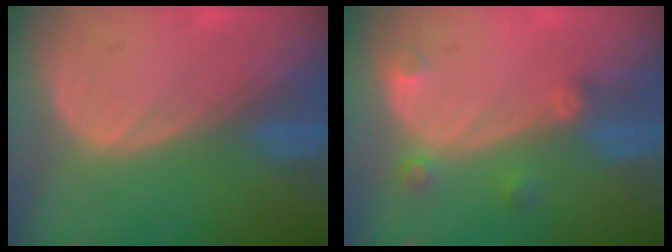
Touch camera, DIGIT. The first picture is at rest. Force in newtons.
{"total": 2.6, "press": 2.6, "slide": 0.3}